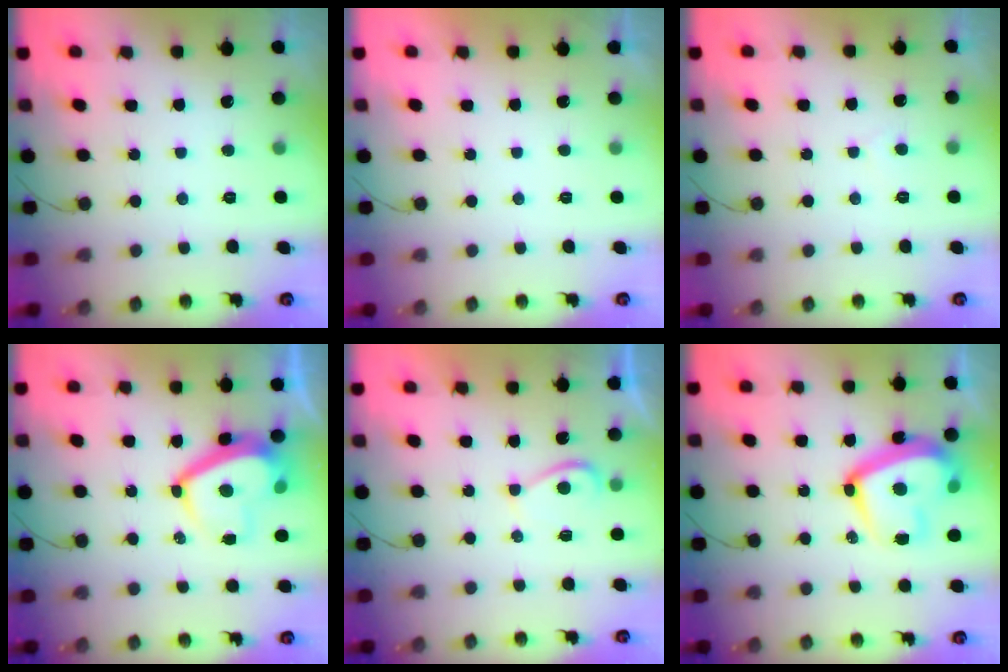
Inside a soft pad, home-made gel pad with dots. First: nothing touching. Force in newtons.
{"total": 2.1, "press": 2.1, "slide": 0.4}
{"total": 2.9, "press": 2.9, "slide": 0.4}
{"total": 8.8, "press": 8.7, "slide": 1.5}
{"total": 2.3, "press": 2.3, "slide": 0.5}
{"total": 18.5, "press": 18.5, "slide": 1.3}